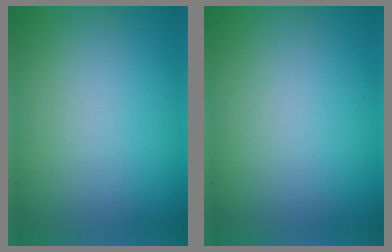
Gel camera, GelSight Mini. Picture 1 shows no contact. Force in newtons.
{"total": 0.0}